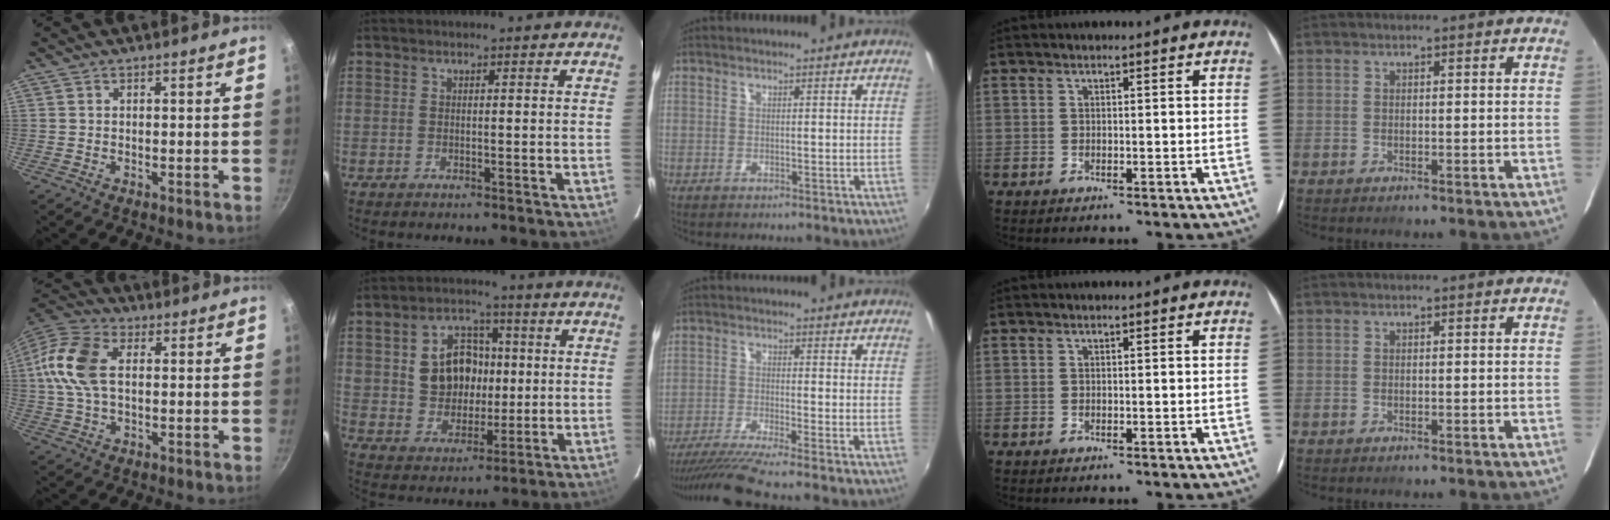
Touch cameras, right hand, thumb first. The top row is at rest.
{"thumb": {"total": 13.2, "force": [1.8, 8.0, 10.3], "torque": [-0.203, 0.023, 0.017]}, "index": {"total": 11.5, "force": [1.8, 9.4, 6.5], "torque": [-0.139, 0.028, 0.050]}, "middle": {"total": 7.8, "force": [-6.6, -1.3, 4.0], "torque": [-0.091, -0.028, -0.119]}}